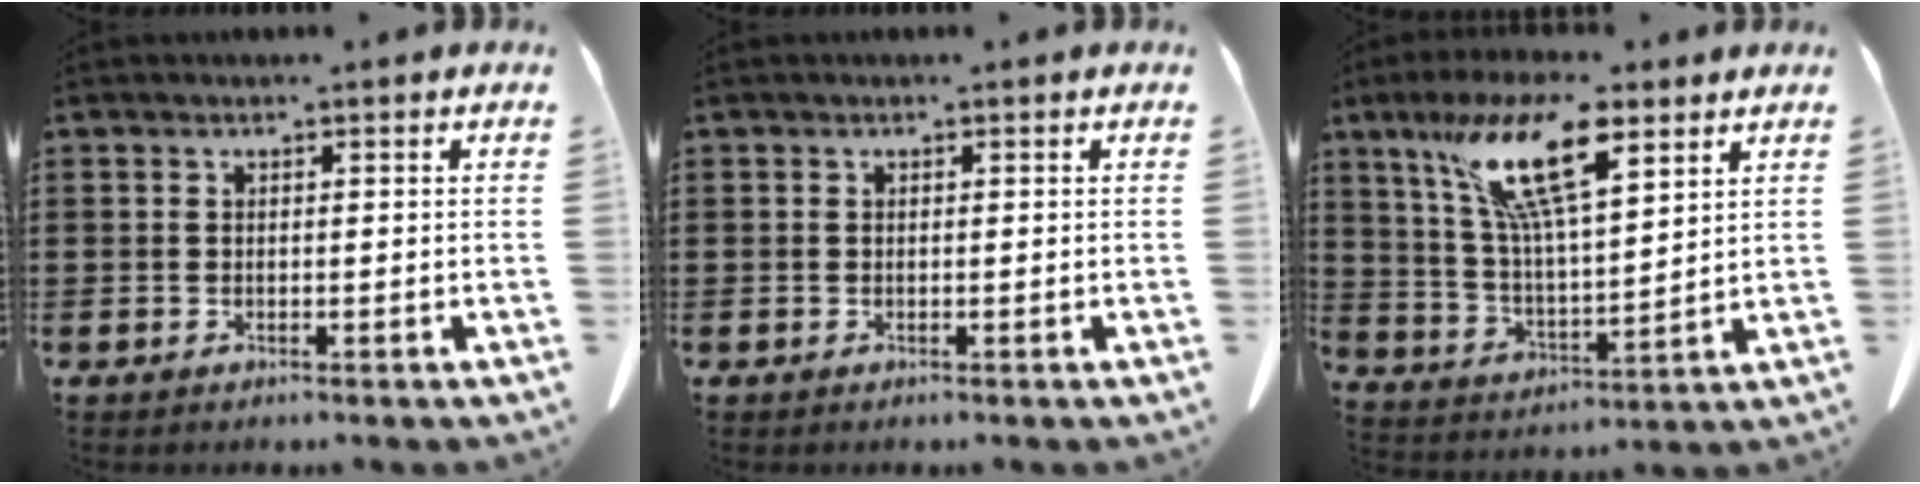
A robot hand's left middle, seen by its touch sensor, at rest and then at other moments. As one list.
[{"total": 0.0}, {"total": 13.9, "force": [8.4, 3.8, 10.4], "torque": [-0.225, -0.013, 0.146]}]